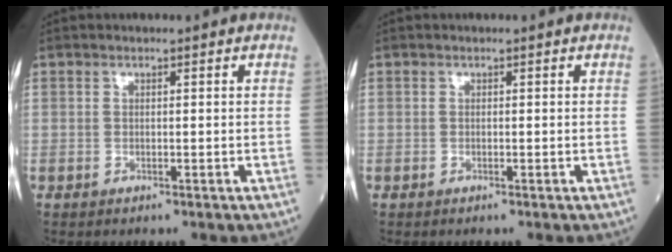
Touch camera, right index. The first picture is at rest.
{"total": 0.0}